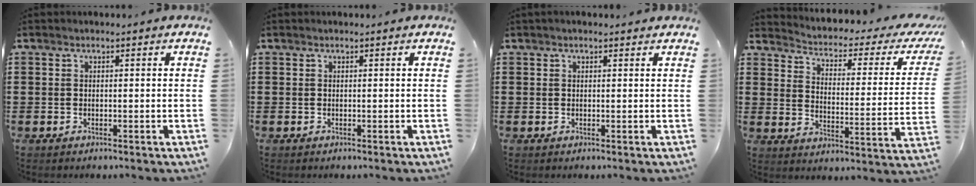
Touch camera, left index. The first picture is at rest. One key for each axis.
{"total": 0.0}
{"total": 0.6, "fx": 0.4, "fy": 0.1, "fz": 0.4, "tx": -0.008, "ty": 0.002, "tz": 0.008}
{"total": 2.1, "fx": 1.0, "fy": 0.8, "fz": 1.6, "tx": -0.043, "ty": -0.020, "tz": 0.004}